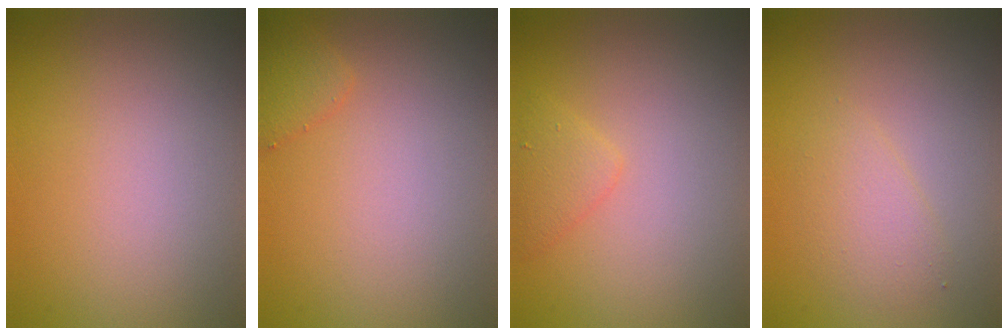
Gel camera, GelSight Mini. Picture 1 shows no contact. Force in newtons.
{"total": 1.5, "press": 1.5, "slide": 0.1}
{"total": 1.7, "press": 1.7, "slide": 0.1}
{"total": 2.0, "press": 2.0, "slide": 0.1}